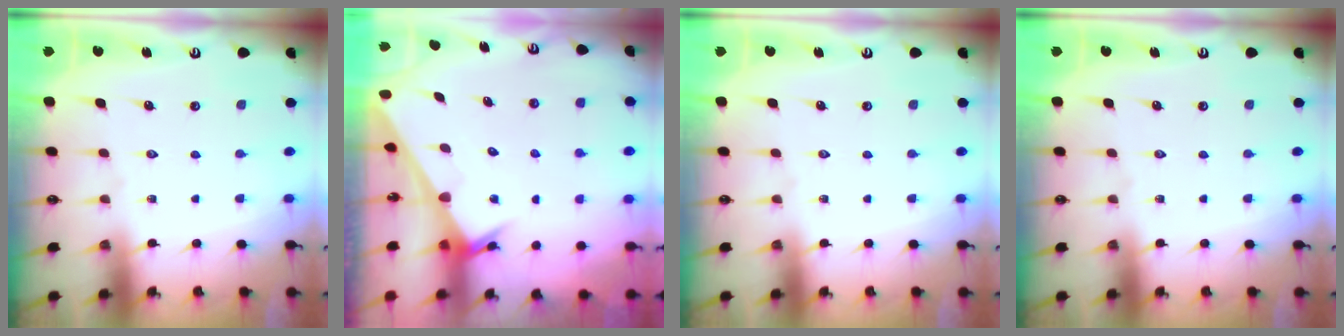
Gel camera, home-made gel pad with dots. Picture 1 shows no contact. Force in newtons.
{"total": 2.4, "press": 2.4, "slide": 0.1}
{"total": 0.0}
{"total": 0.0}